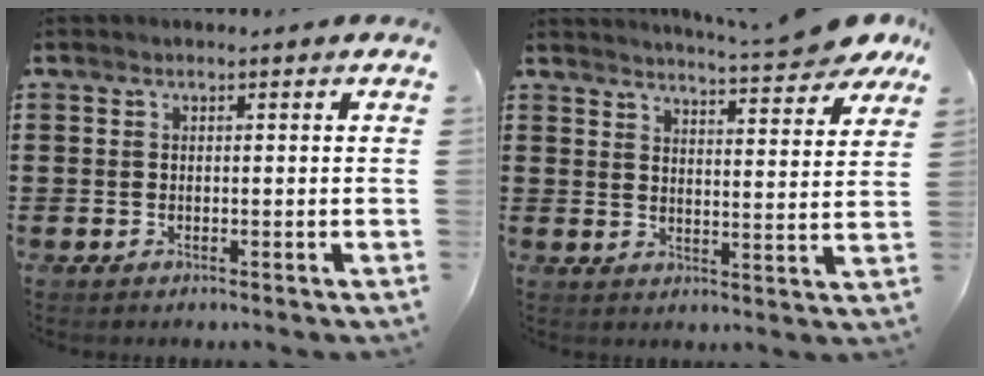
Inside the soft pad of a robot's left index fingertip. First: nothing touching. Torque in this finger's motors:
{"motor_torque": [1.07, -1.07, 0.29, 0.11]}